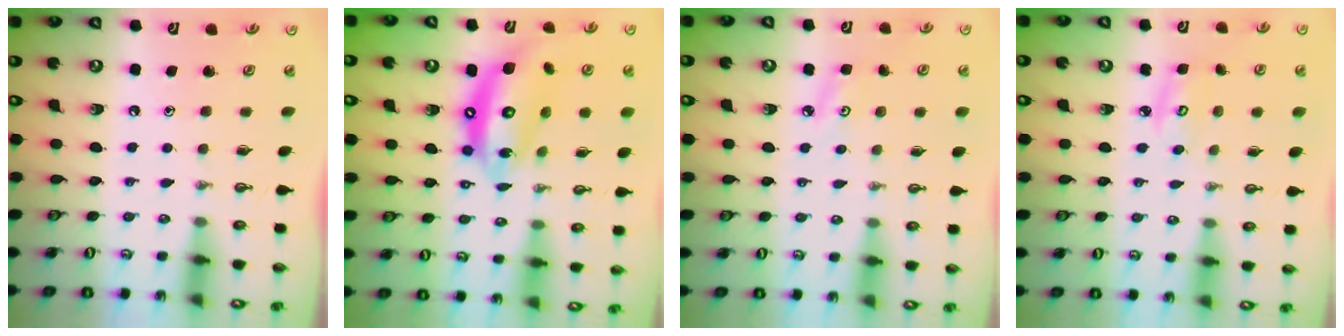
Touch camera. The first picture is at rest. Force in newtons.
{"total": 15.7, "press": 15.6, "slide": 1.5}
{"total": 3.9, "press": 3.8, "slide": 0.6}
{"total": 4.4, "press": 4.4, "slide": 0.2}